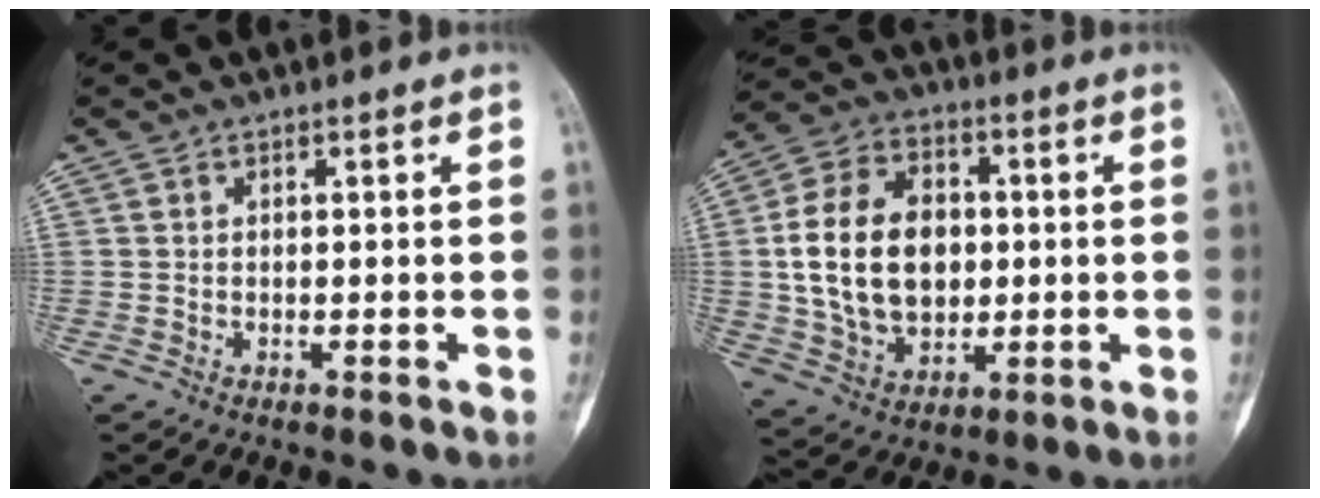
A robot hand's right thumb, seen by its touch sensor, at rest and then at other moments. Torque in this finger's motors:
{"motor_torque": [0.39, 0.43, 0.87, -0.60, 0.36]}